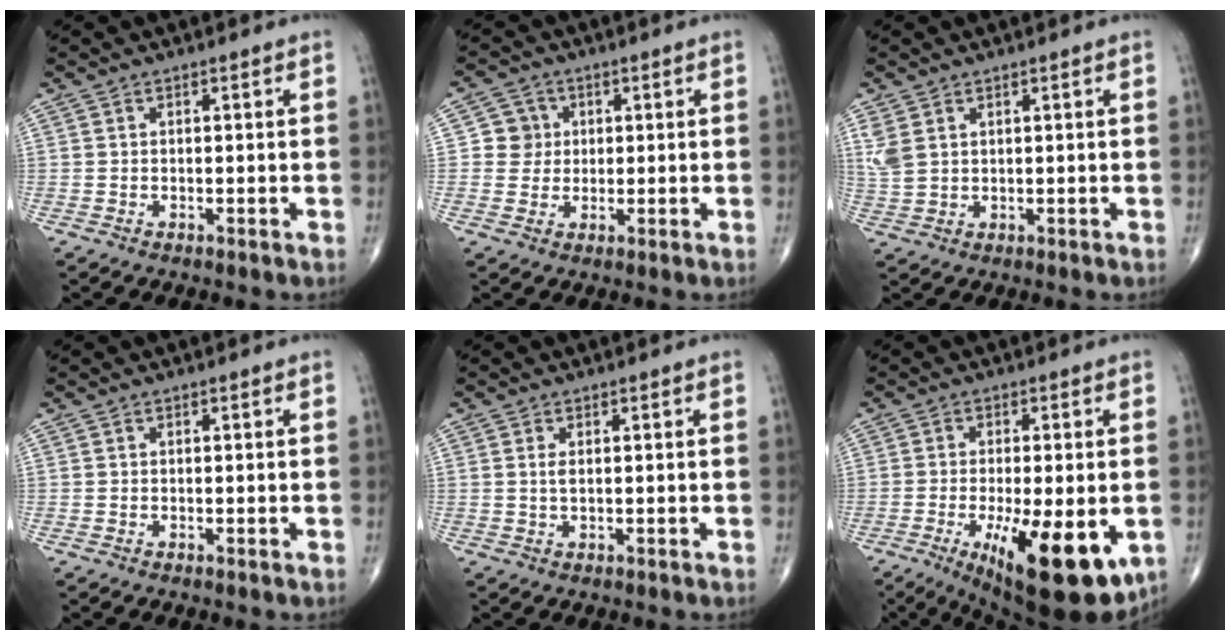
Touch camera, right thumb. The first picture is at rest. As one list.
[{"total": 4.6, "force": [0.7, 4.5, 0.6], "torque": [0.021, 0.005, 0.006]}, {"total": 3.8, "force": [1.7, 2.4, 2.5], "torque": [-0.062, 0.000, 0.045]}, {"total": 0.0}, {"total": 1.4, "force": [0.3, 0.5, 1.3], "torque": [-0.030, -0.002, 0.009]}, {"total": 18.3, "force": [-6.1, 6.4, 16.1], "torque": [-0.209, -0.020, -0.074]}]